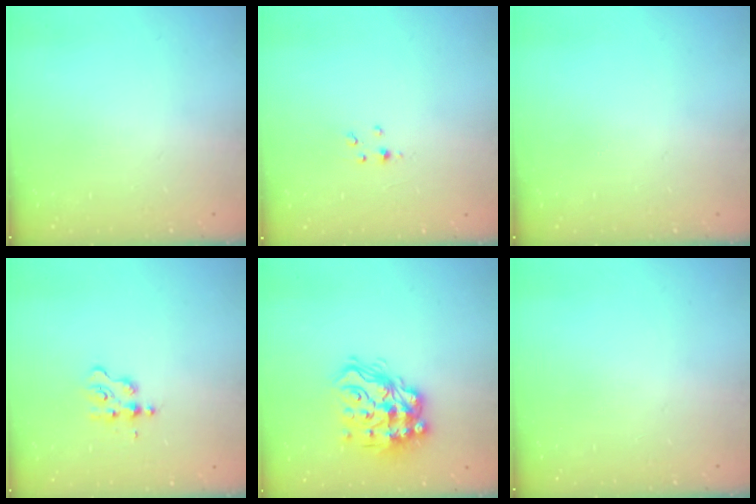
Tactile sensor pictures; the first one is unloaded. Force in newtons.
{"total": 1.8, "press": 1.7, "slide": 0.3}
{"total": 0.0}
{"total": 2.7, "press": 2.6, "slide": 0.4}
{"total": 17.4, "press": 17.4, "slide": 1.2}
{"total": 0.0}